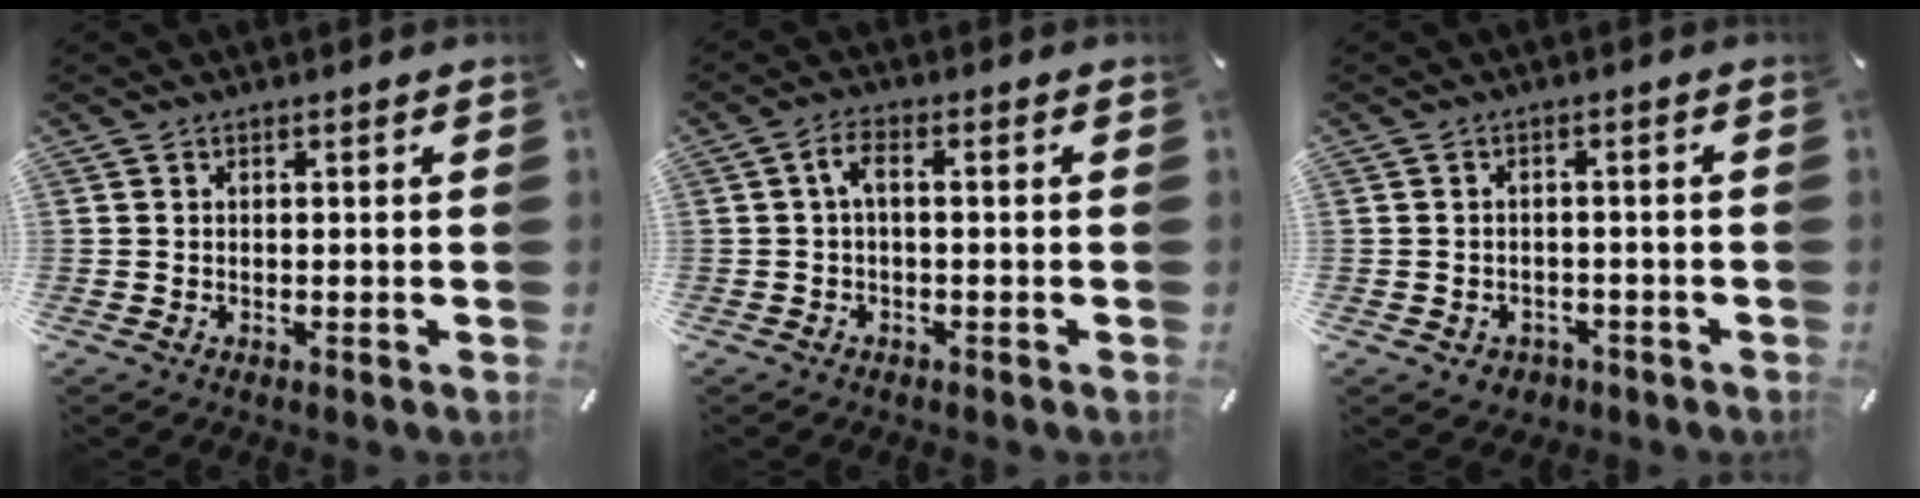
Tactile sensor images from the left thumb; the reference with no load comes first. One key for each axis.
{"total": 3.4, "fx": -0.3, "fy": 1.2, "fz": 3.2, "tx": -0.067, "ty": 0.010, "tz": -0.009}
{"total": 3.2, "fx": -1.4, "fy": 2.7, "fz": 0.8, "tx": -0.020, "ty": 0.004, "tz": -0.029}